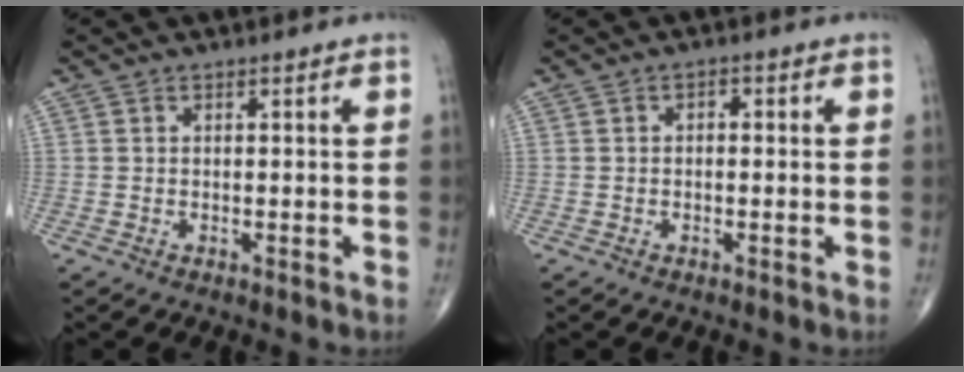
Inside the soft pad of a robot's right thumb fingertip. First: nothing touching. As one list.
[{"total": 1.3, "force": [0.0, 0.8, 0.9], "torque": [-0.007, 0.006, -0.005]}]